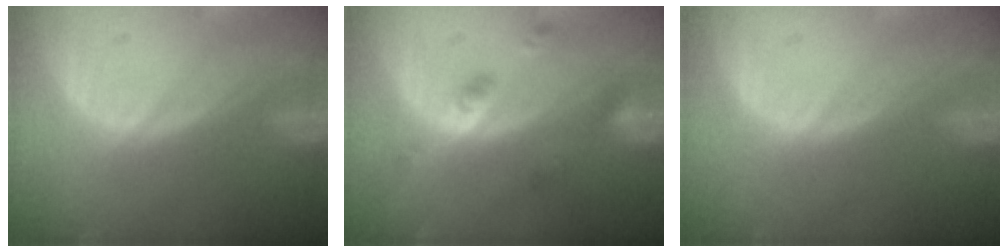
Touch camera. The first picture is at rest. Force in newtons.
{"total": 4.3, "press": 3.9, "slide": 1.7}
{"total": 0.0}